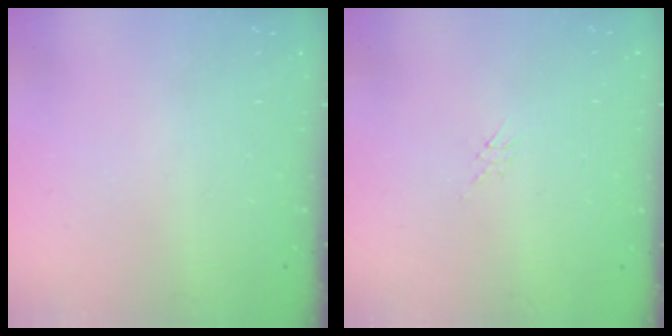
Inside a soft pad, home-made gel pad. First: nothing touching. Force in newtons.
{"total": 2.6, "press": 2.6, "slide": 0.2}